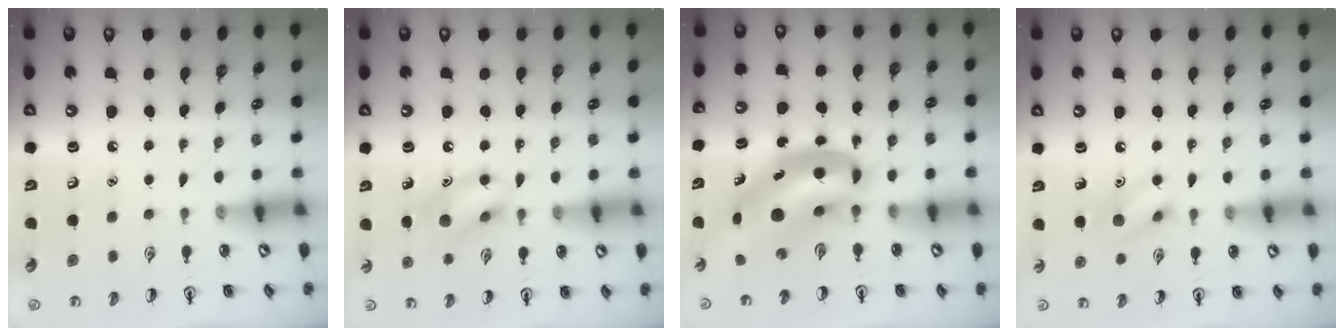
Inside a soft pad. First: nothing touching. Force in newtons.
{"total": 12.0, "press": 11.9, "slide": 0.7}
{"total": 9.6, "press": 9.1, "slide": 2.9}
{"total": 8.1, "press": 8.1, "slide": 0.5}